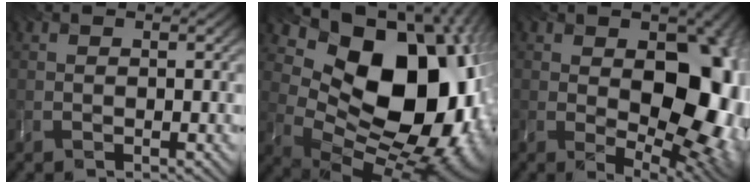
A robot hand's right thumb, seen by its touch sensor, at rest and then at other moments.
{"total": 19.5, "force": [4.4, 13.2, 13.7], "torque": [-0.215, -0.031, 0.110]}
{"total": 14.6, "force": [0.5, 9.2, 11.4], "torque": [-0.139, -0.033, 0.027]}